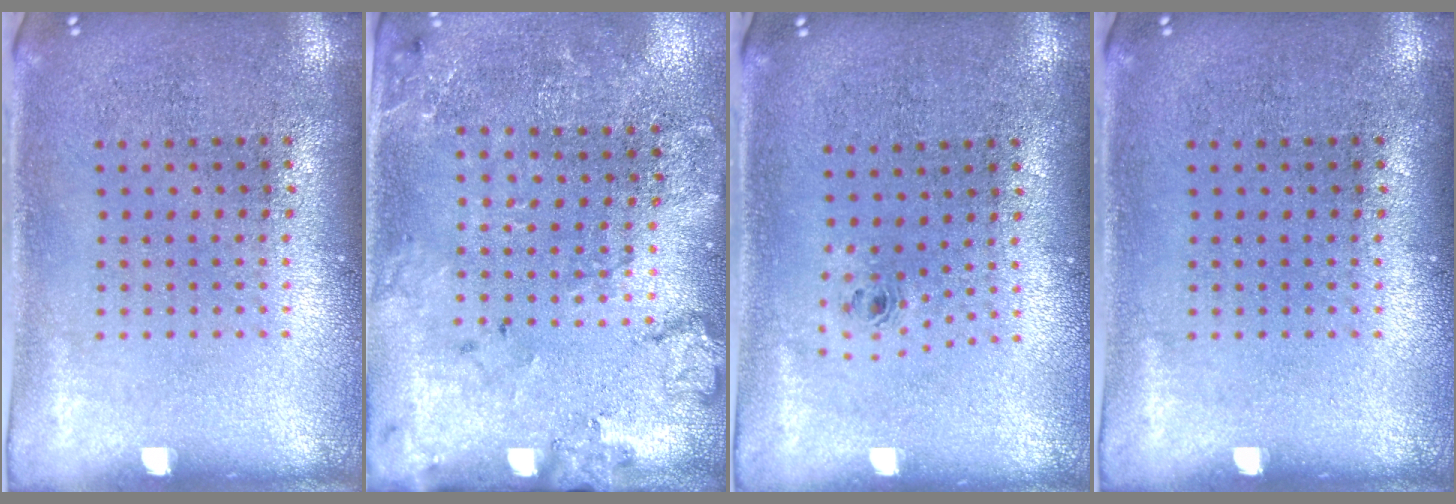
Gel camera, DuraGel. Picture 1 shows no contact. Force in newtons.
{"total": 1.8, "press": 1.7, "slide": 0.7}
{"total": 0.7, "press": 0.3, "slide": 0.7}
{"total": 0.0}